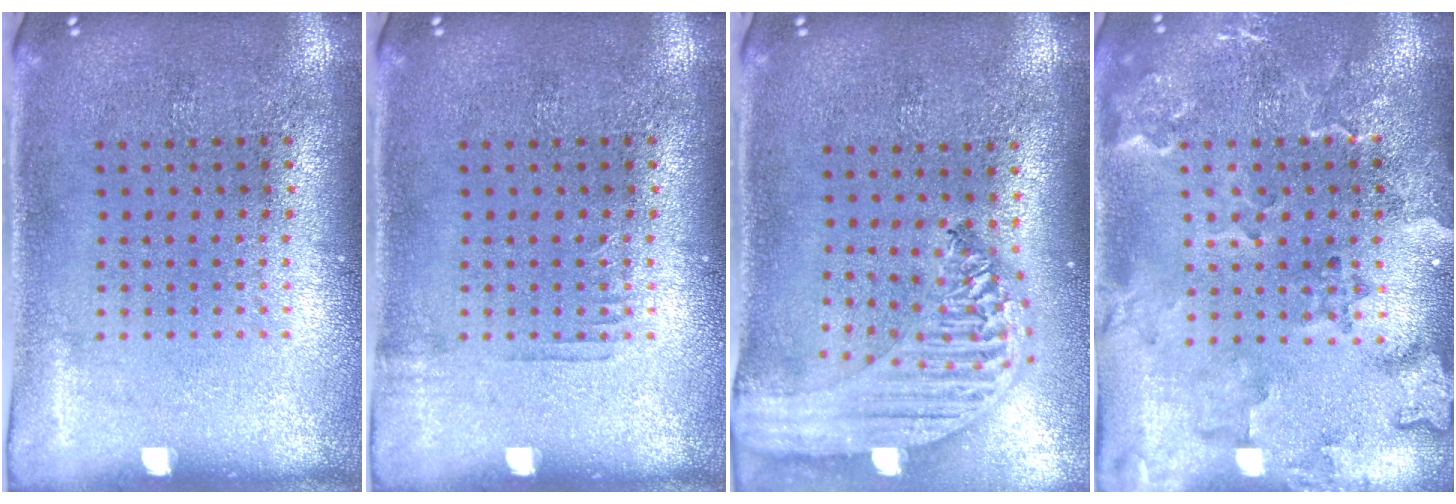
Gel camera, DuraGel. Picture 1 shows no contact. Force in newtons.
{"total": 0.6, "press": 0.6, "slide": 0.2}
{"total": 2.4, "press": 2.1, "slide": 1.2}
{"total": 2.3, "press": 2.2, "slide": 0.8}